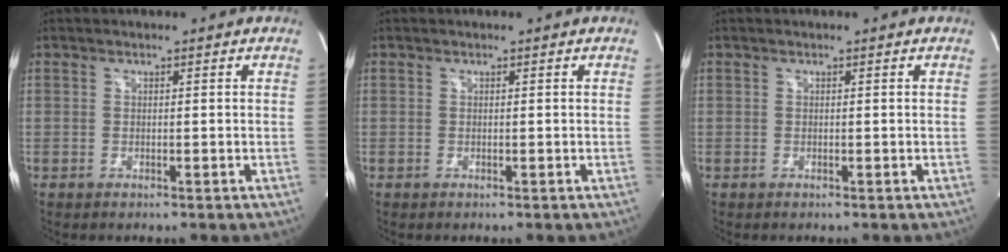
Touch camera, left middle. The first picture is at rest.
{"total": 0.0}
{"total": 0.0}